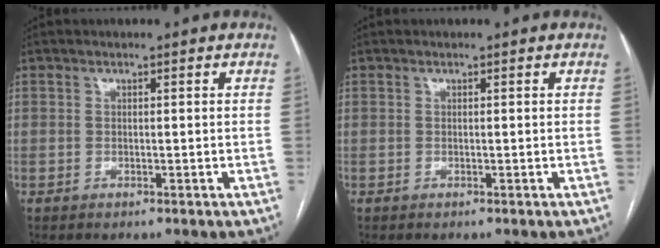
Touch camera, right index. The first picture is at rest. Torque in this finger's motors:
{"motor_torque": [0.00, 0.00, 0.00, 0.00]}